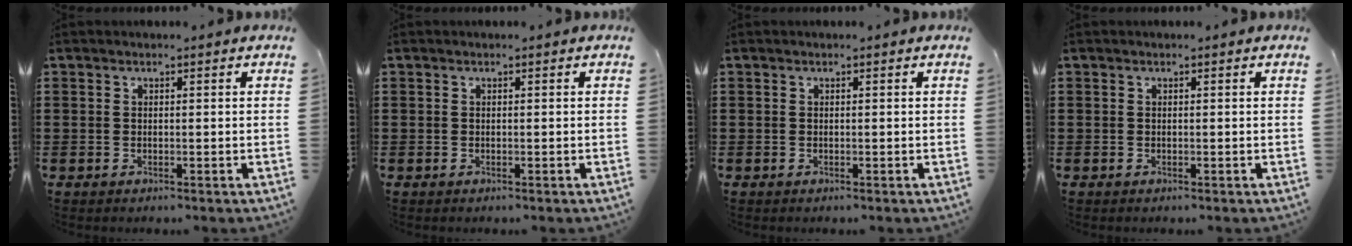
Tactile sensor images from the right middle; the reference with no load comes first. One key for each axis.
{"total": 0.0}
{"total": 0.0}
{"total": 0.0}